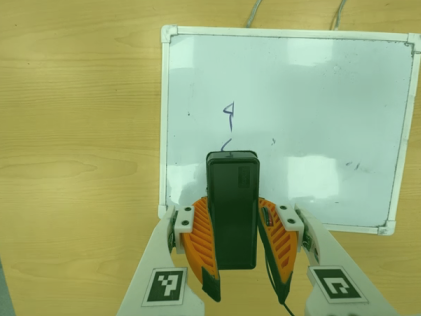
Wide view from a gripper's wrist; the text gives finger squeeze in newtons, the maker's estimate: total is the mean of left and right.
{"total": 8.0, "left": 7.0, "right": 9.0}